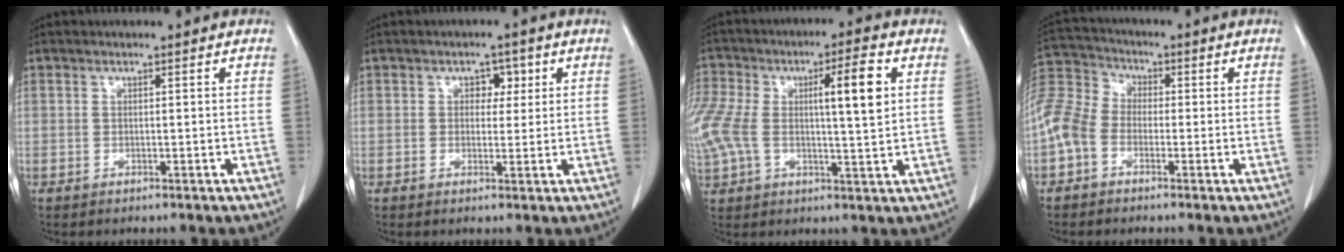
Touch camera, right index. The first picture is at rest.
{"total": 2.8, "force": [0.9, 2.0, 1.7], "torque": [-0.016, 0.008, 0.011]}
{"total": 16.2, "force": [2.6, 5.5, 15.0], "torque": [-0.326, 0.029, 0.047]}
{"total": 9.6, "force": [-2.4, 7.5, 5.5], "torque": [-0.136, 0.033, -0.060]}